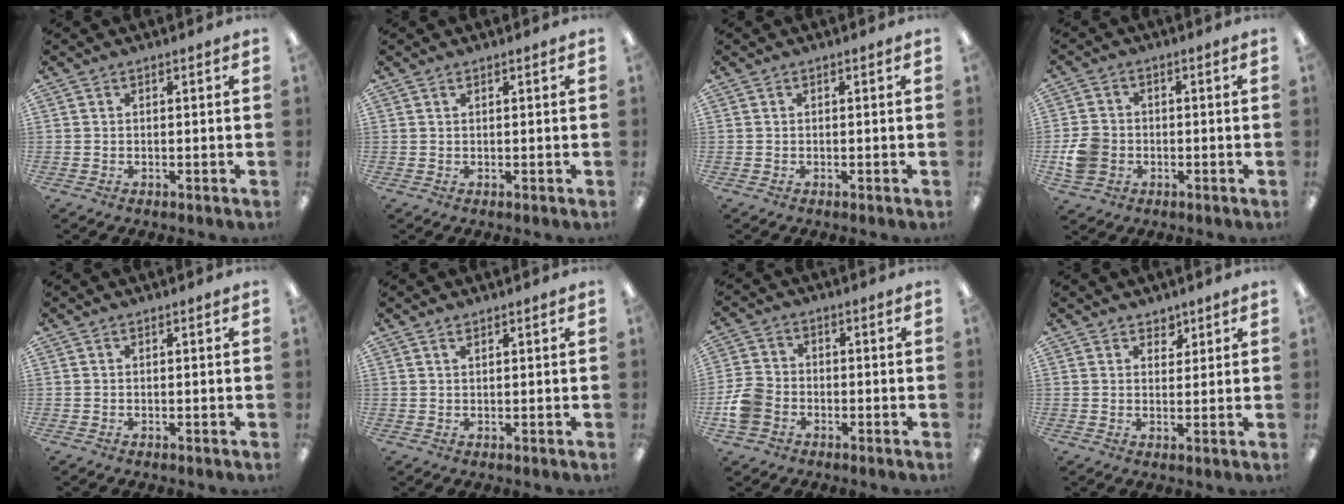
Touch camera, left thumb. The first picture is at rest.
{"total": 0.6, "force": [0.4, 0.2, 0.3], "torque": [-0.007, 0.001, 0.008]}
{"total": 0.0}
{"total": 6.7, "force": [-1.6, 5.7, 3.1], "torque": [-0.057, 0.014, -0.026]}
{"total": 0.0}
{"total": 1.2, "force": [0.9, 0.4, 0.6], "torque": [-0.015, -0.001, 0.016]}
{"total": 7.0, "force": [-2.5, 5.5, 3.6], "torque": [-0.075, 0.020, -0.043]}
{"total": 3.0, "force": [2.3, 1.9, 0.4], "torque": [0.003, -0.010, 0.040]}